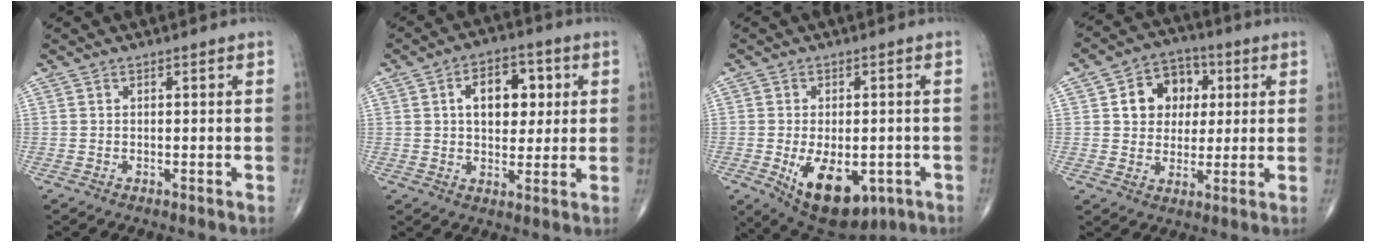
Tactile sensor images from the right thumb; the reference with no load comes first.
{"total": 9.6, "force": [2.1, 6.1, 7.1], "torque": [-0.066, 0.002, 0.033]}
{"total": 14.0, "force": [-4.7, 7.8, 10.6], "torque": [-0.151, -0.005, -0.050]}
{"total": 10.6, "force": [2.5, 8.6, 5.7], "torque": [-0.040, 0.005, 0.037]}